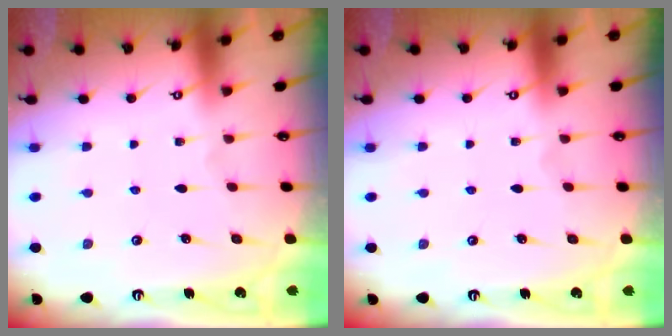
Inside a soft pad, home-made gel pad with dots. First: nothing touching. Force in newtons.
{"total": 0.0}